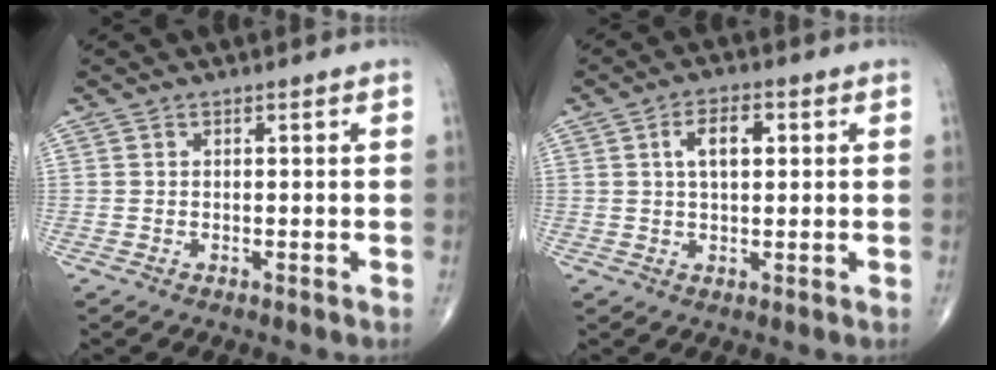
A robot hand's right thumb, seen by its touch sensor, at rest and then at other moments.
{"total": 5.6, "force": [1.4, 2.9, 4.6], "torque": [-0.074, 0.005, 0.020]}